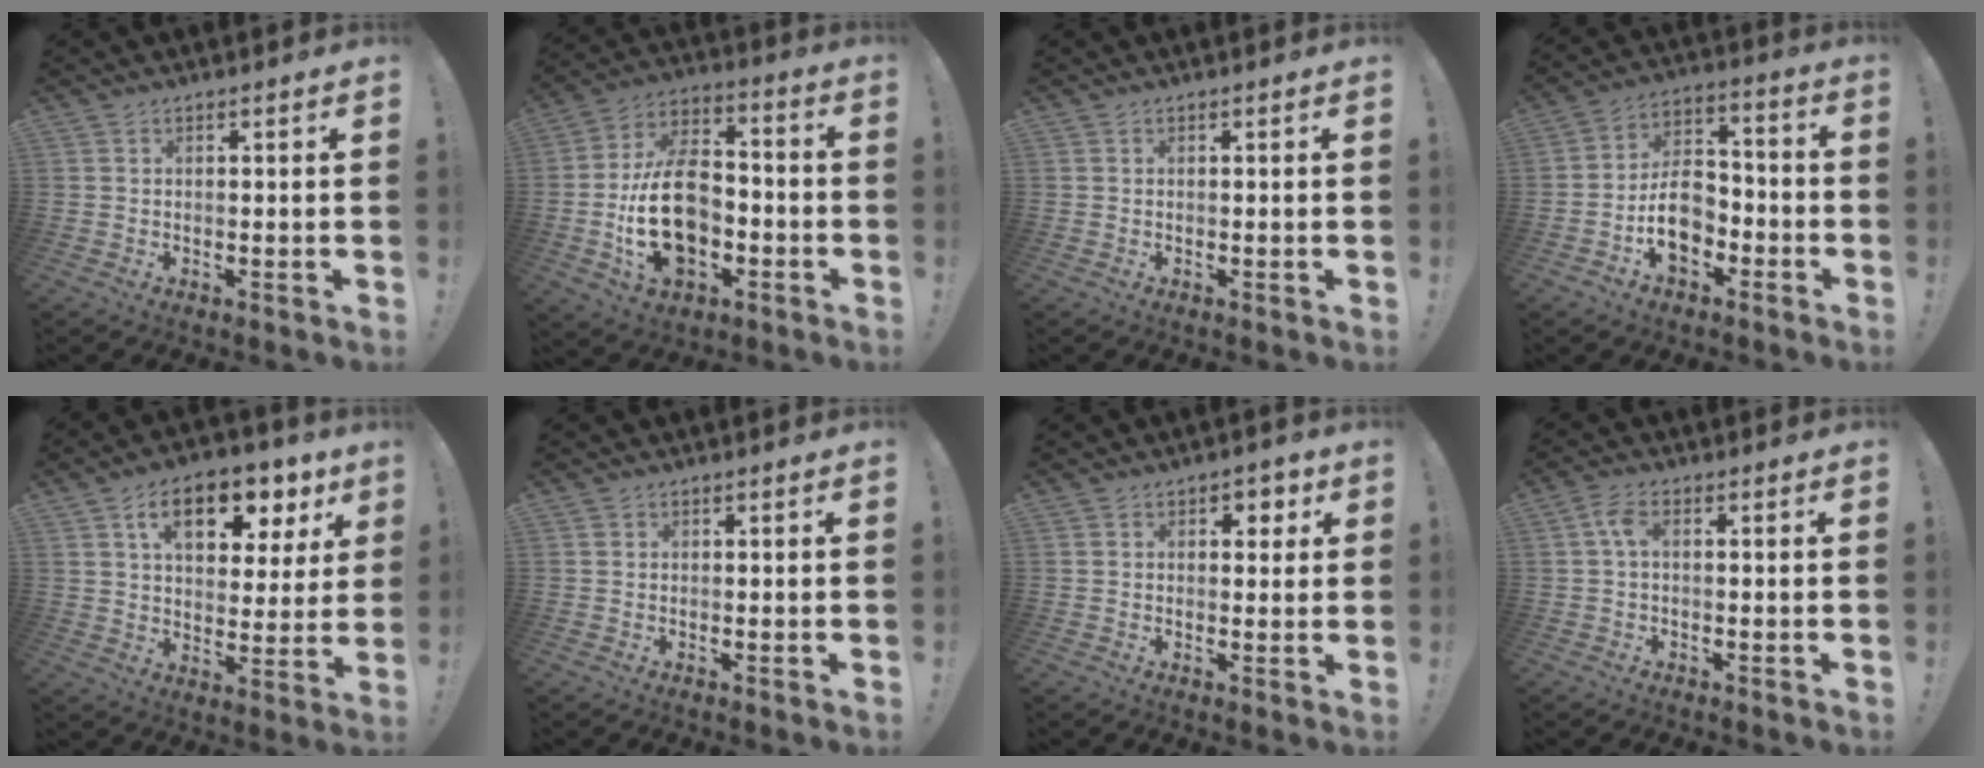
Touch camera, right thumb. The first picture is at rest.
{"total": 20.9, "force": [-4.4, 13.9, 15.0], "torque": [-0.259, 0.031, -0.064]}
{"total": 0.0}
{"total": 12.3, "force": [-4.7, 8.6, 7.5], "torque": [-0.114, 0.034, -0.081]}
{"total": 14.2, "force": [7.4, 7.7, 9.4], "torque": [-0.140, -0.030, 0.125]}
{"total": 0.5, "force": [0.2, 0.5, 0.1], "torque": [0.003, 0.001, 0.003]}
{"total": 3.2, "force": [1.2, 2.4, 1.7], "torque": [-0.006, -0.003, 0.012]}
{"total": 4.0, "force": [0.5, 1.6, 3.6], "torque": [-0.075, 0.005, 0.006]}